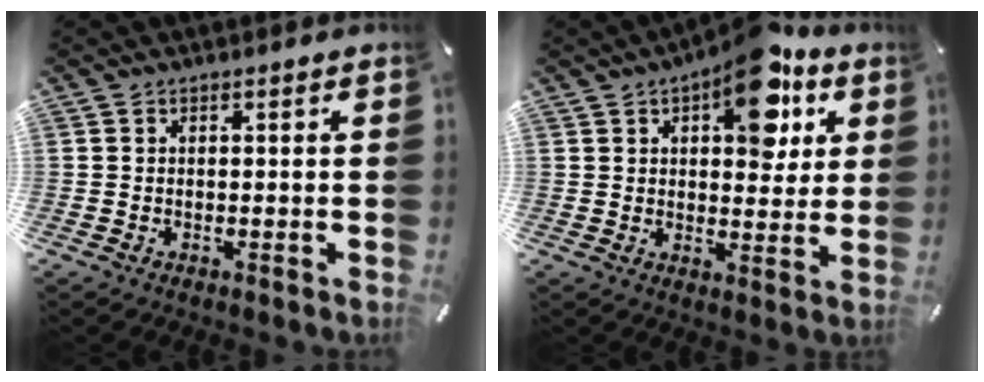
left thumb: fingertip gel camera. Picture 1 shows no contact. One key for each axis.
{"total": 15.1, "fx": 7.6, "fy": 7.6, "fz": 10.6, "tx": -0.133, "ty": -0.030, "tz": 0.126}